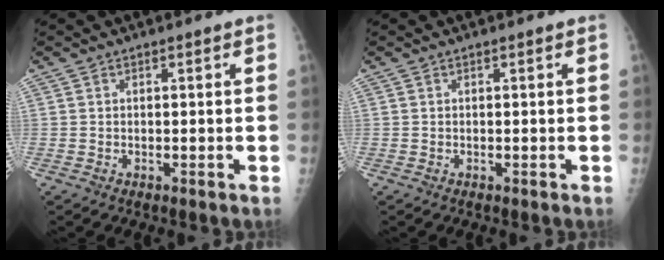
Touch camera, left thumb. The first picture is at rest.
{"total": 0.0}